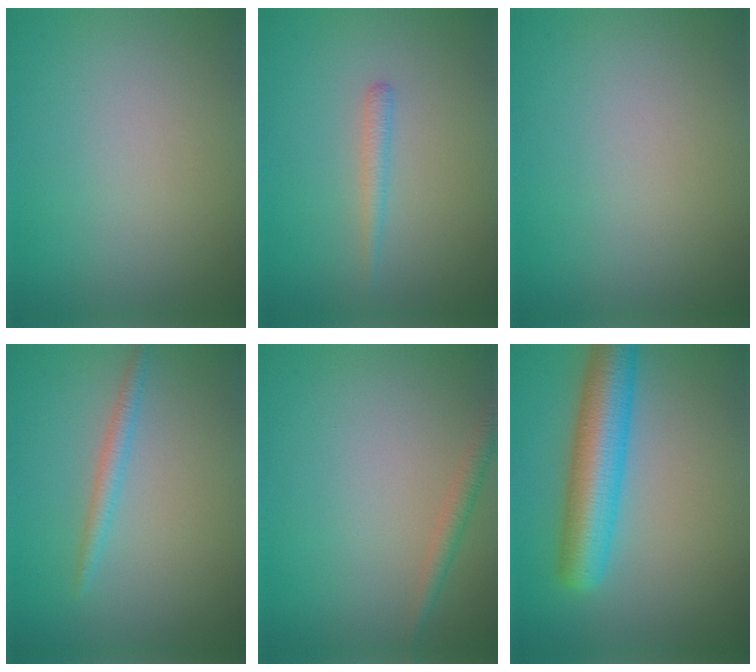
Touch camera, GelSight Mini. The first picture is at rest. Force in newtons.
{"total": 1.2, "press": 1.2, "slide": 0.0}
{"total": 0.0}
{"total": 1.6, "press": 1.6, "slide": 0.1}
{"total": 1.5, "press": 1.5, "slide": 0.0}
{"total": 7.0, "press": 7.0, "slide": 0.2}